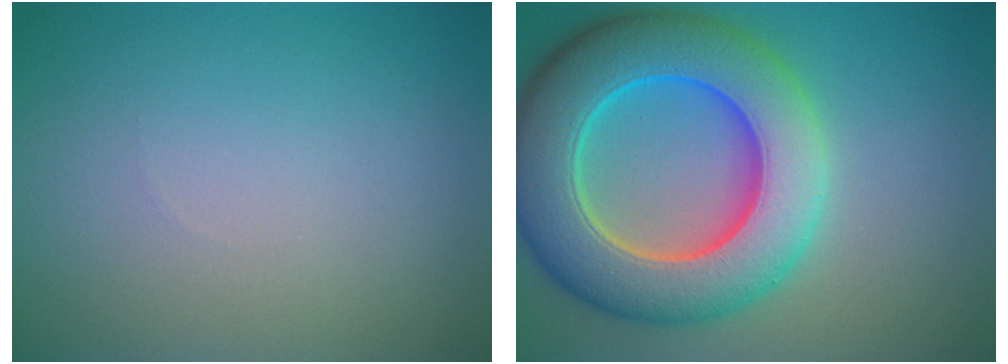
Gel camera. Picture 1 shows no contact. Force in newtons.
{"total": 12.0, "press": 12.0, "slide": 0.4}